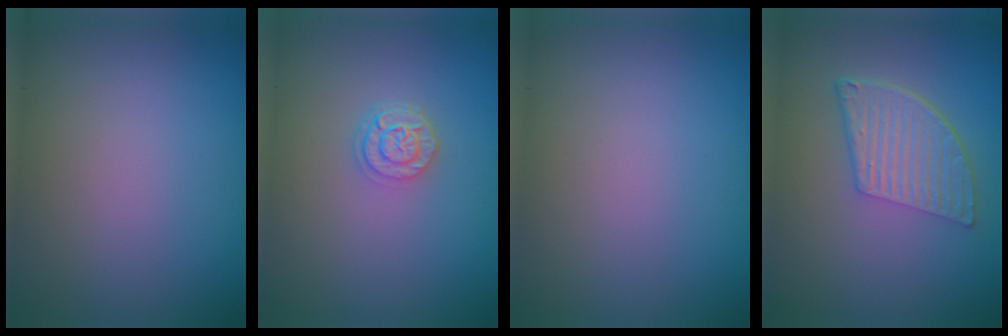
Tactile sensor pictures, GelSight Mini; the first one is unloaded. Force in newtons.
{"total": 2.4, "press": 1.9, "slide": 1.4}
{"total": 0.0}
{"total": 5.7, "press": 4.0, "slide": 4.0}